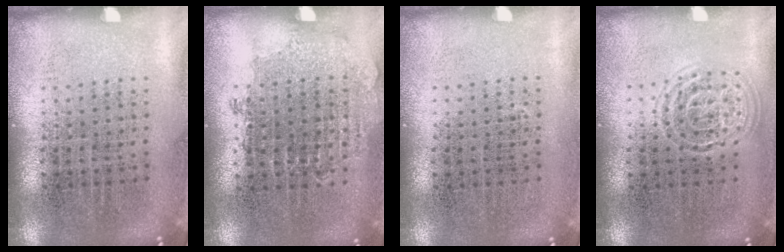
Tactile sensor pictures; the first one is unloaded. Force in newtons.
{"total": 0.8, "press": 0.8, "slide": 0.2}
{"total": 0.0}
{"total": 1.0, "press": 1.0, "slide": 0.1}